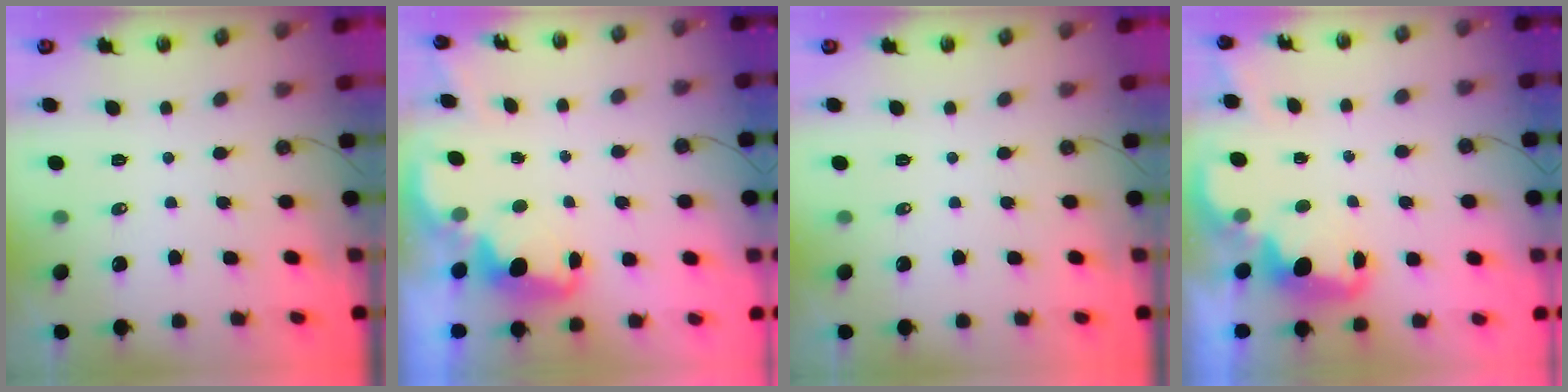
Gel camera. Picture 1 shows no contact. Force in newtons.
{"total": 2.4, "press": 2.4, "slide": 0.5}
{"total": 0.0}
{"total": 2.8, "press": 2.7, "slide": 0.7}